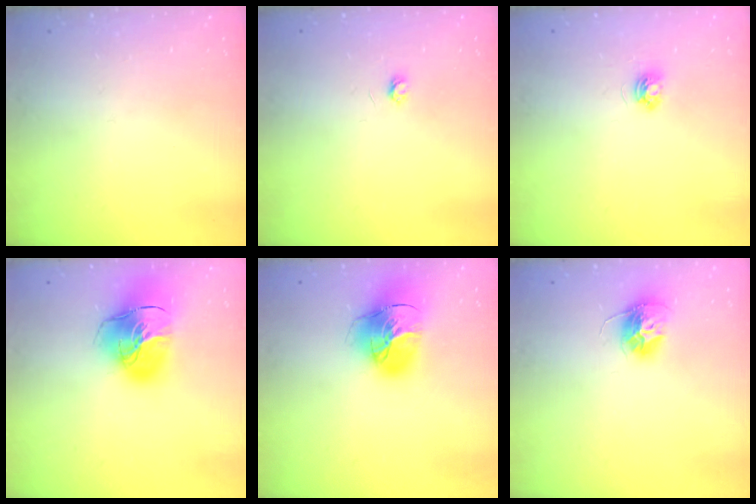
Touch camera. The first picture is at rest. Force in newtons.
{"total": 2.9, "press": 2.9, "slide": 0.3}
{"total": 3.9, "press": 3.9, "slide": 0.4}
{"total": 20.8, "press": 20.6, "slide": 2.7}
{"total": 20.1, "press": 20.0, "slide": 2.1}
{"total": 11.4, "press": 11.3, "slide": 0.8}